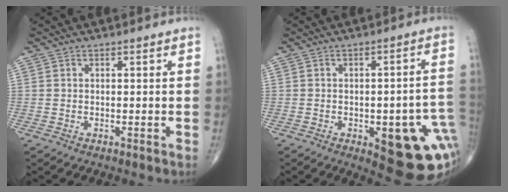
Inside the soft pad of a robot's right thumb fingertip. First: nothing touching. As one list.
[{"total": 17.5, "force": [-4.5, 6.5, 15.6], "torque": [-0.146, 0.020, -0.030]}]